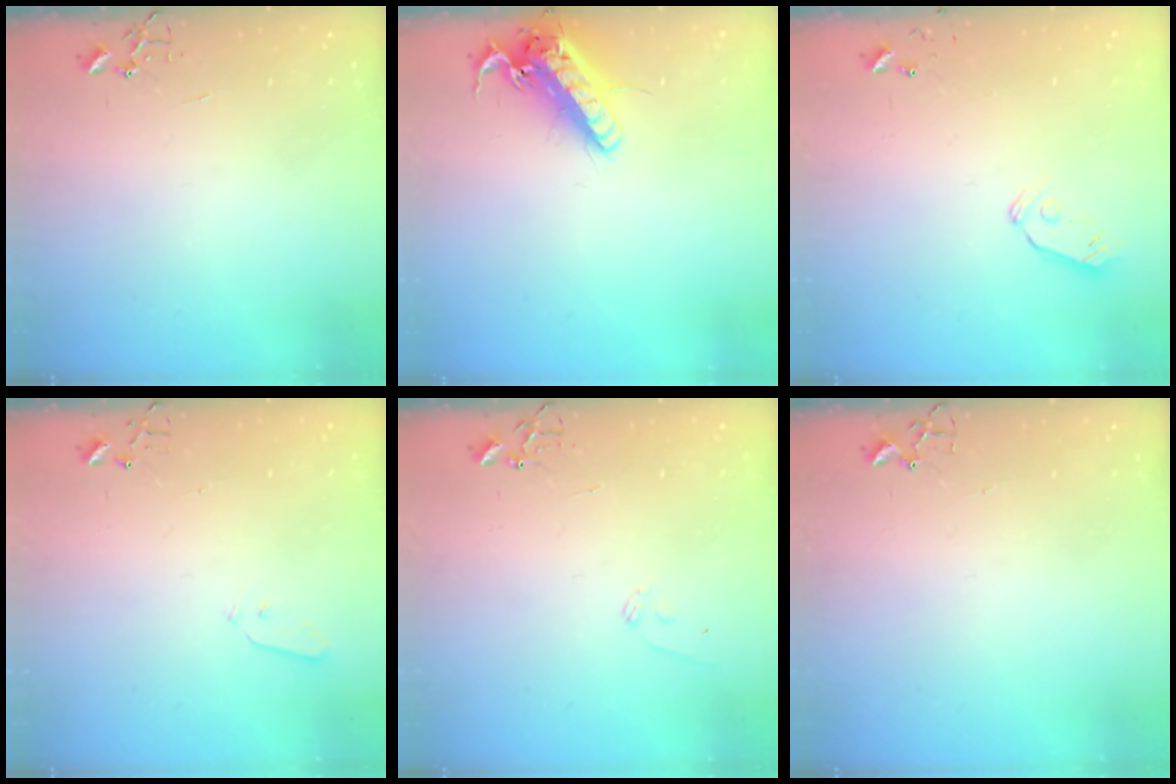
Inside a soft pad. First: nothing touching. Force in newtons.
{"total": 16.4, "press": 16.1, "slide": 3.2}
{"total": 5.8, "press": 5.7, "slide": 0.9}
{"total": 2.9, "press": 2.8, "slide": 0.8}
{"total": 7.1, "press": 7.0, "slide": 0.7}
{"total": 1.7, "press": 1.6, "slide": 0.2}